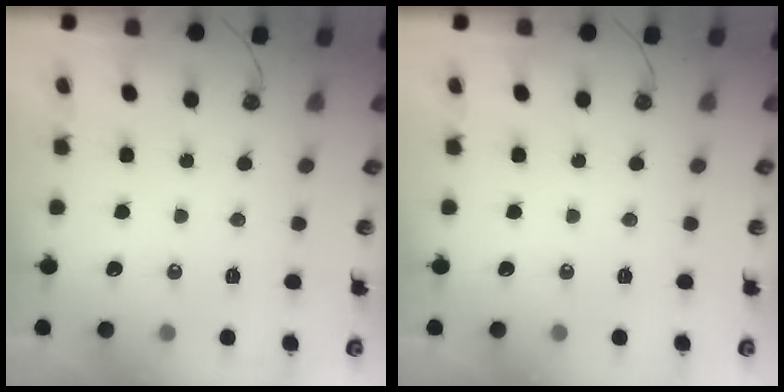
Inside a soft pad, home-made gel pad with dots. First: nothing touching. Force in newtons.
{"total": 0.0}